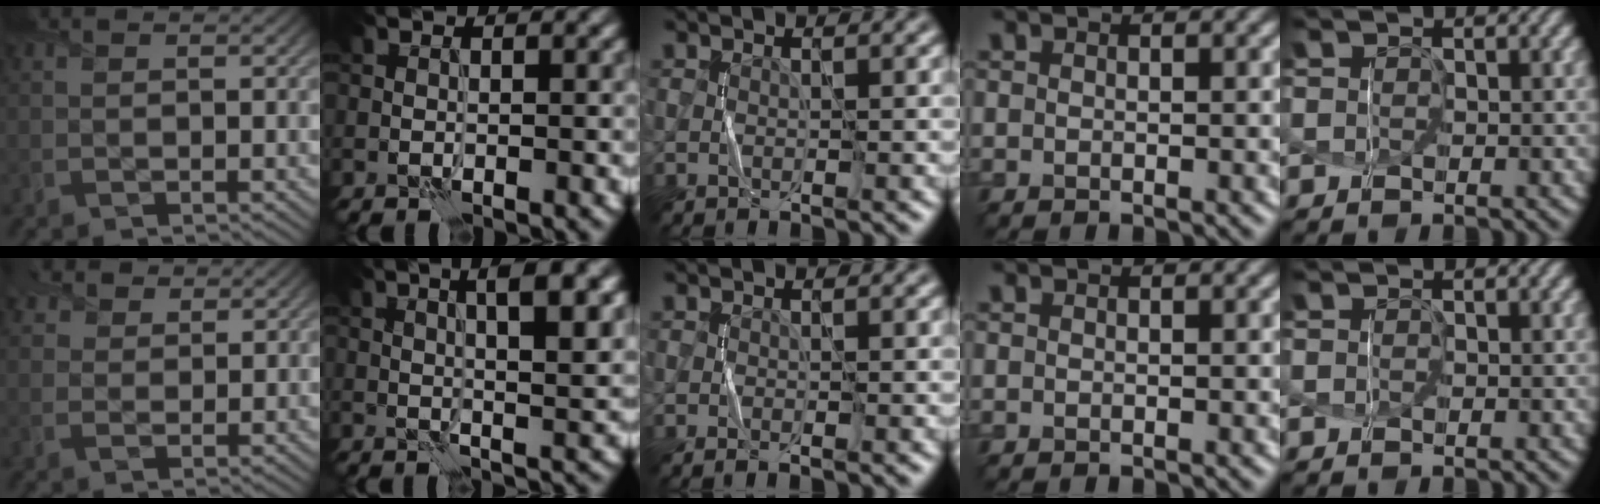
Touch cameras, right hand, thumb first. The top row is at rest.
{"thumb": {"total": 3.5, "force": [2.5, 2.3, 1.2], "torque": [-0.034, -0.005, 0.053]}, "index": {"total": 7.7, "force": [2.8, 2.2, 6.8], "torque": [-0.069, 0.019, 0.033]}, "middle": {"total": 0.6, "force": [-0.2, 0.1, 0.6], "torque": [-0.007, -0.002, -0.005]}}